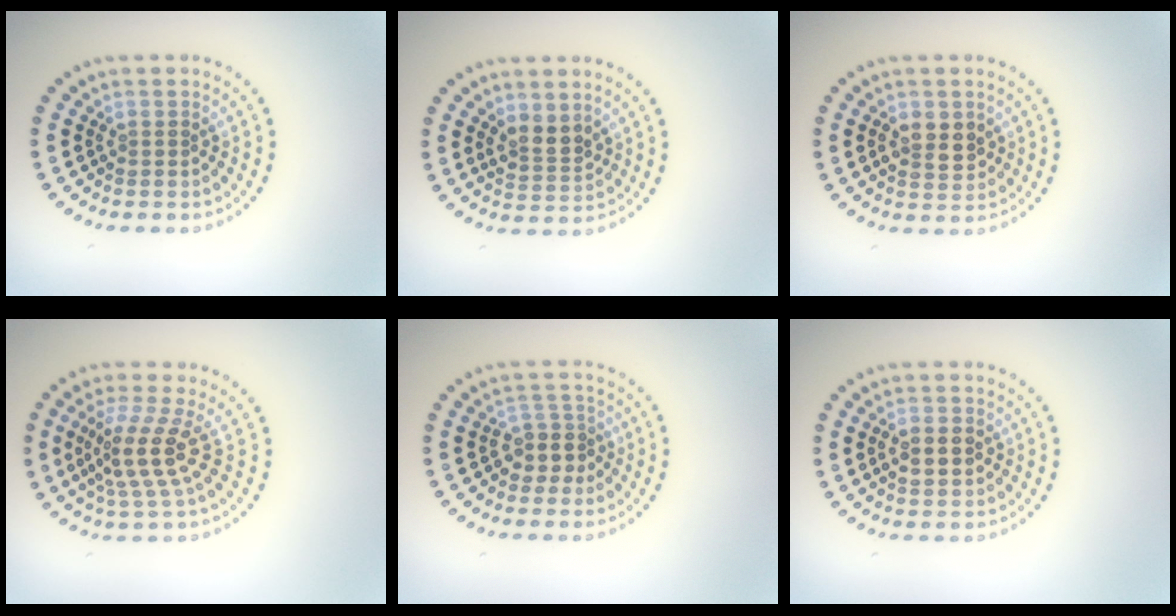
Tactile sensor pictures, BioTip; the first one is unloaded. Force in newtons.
{"total": 2.4, "press": 2.2, "slide": 1.0}
{"total": 2.7, "press": 2.7, "slide": 0.4}
{"total": 4.0, "press": 3.1, "slide": 2.5}
{"total": 2.7, "press": 2.2, "slide": 1.5}
{"total": 3.1, "press": 3.1, "slide": 0.1}